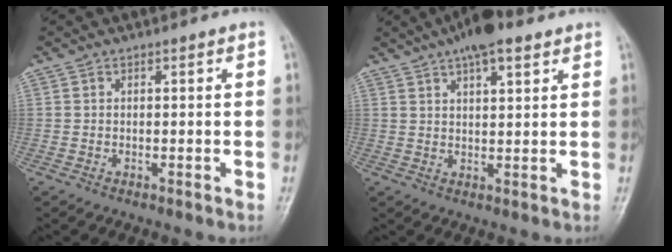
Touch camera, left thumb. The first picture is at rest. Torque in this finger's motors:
{"motor_torque": [1.13, 0.51, 0.86, -0.65, 0.03]}